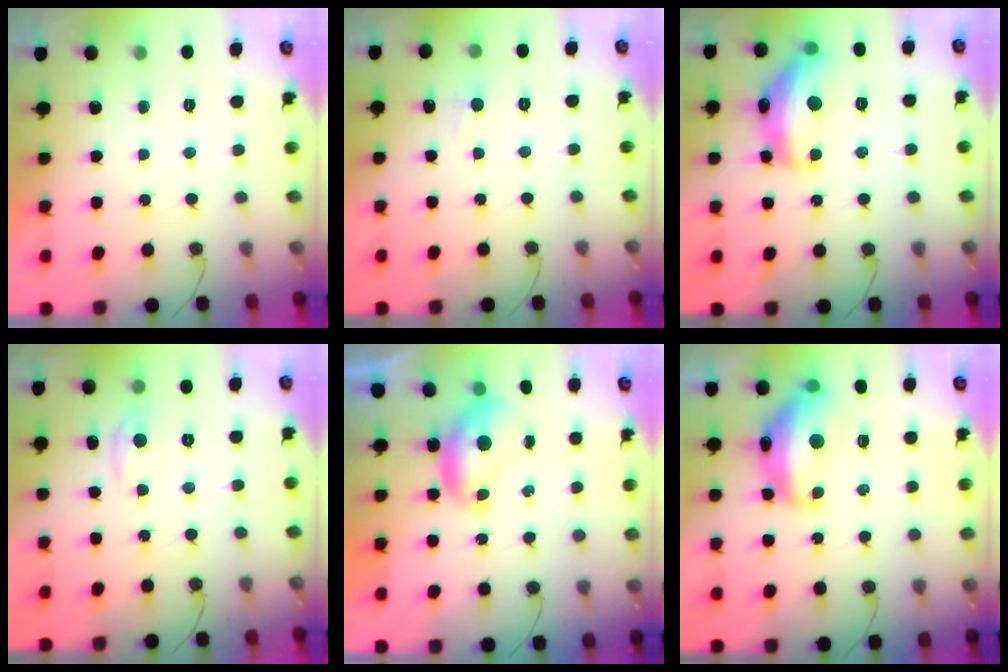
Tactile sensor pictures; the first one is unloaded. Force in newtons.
{"total": 4.2, "press": 4.2, "slide": 0.5}
{"total": 16.6, "press": 16.6, "slide": 0.9}
{"total": 3.4, "press": 3.3, "slide": 0.5}
{"total": 7.7, "press": 7.6, "slide": 1.1}
{"total": 15.1, "press": 15.1, "slide": 0.8}